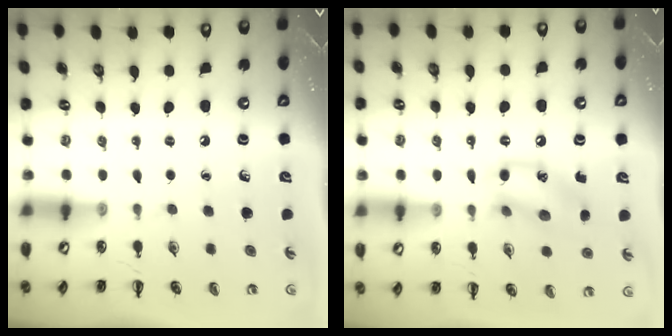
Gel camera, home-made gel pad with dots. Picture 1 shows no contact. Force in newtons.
{"total": 13.0, "press": 12.8, "slide": 2.2}